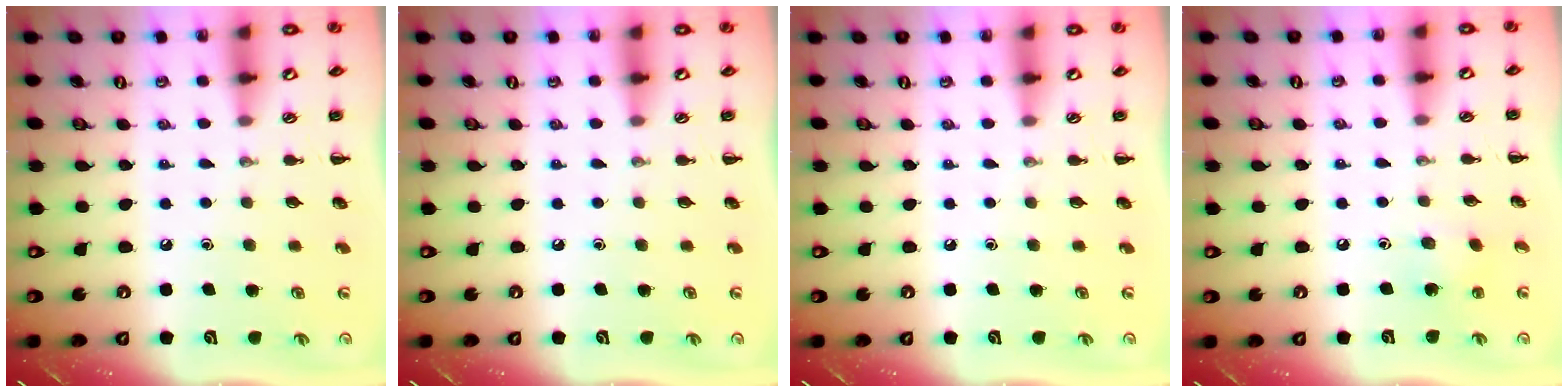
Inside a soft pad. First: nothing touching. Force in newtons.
{"total": 0.0}
{"total": 0.0}
{"total": 2.8, "press": 2.7, "slide": 0.6}